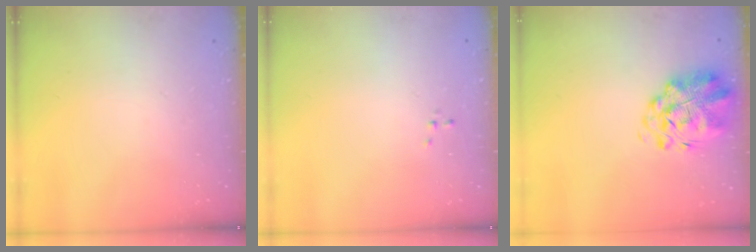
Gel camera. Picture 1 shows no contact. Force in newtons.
{"total": 0.0}
{"total": 3.2, "press": 2.6, "slide": 1.8}